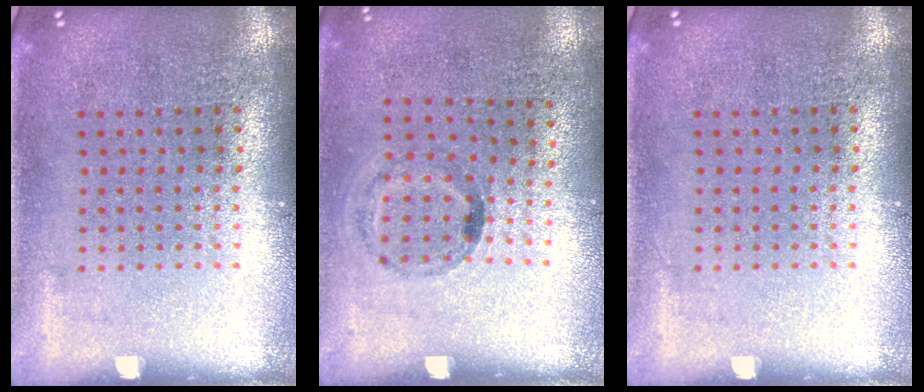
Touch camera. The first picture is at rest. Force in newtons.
{"total": 1.1, "press": 0.6, "slide": 0.9}
{"total": 0.0}